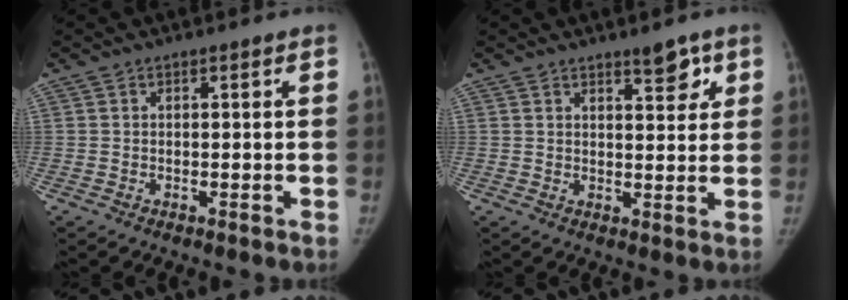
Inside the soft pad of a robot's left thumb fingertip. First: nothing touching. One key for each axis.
{"total": 4.6, "fx": 3.0, "fy": 1.7, "fz": 3.0, "tx": -0.022, "ty": -0.019, "tz": 0.042}